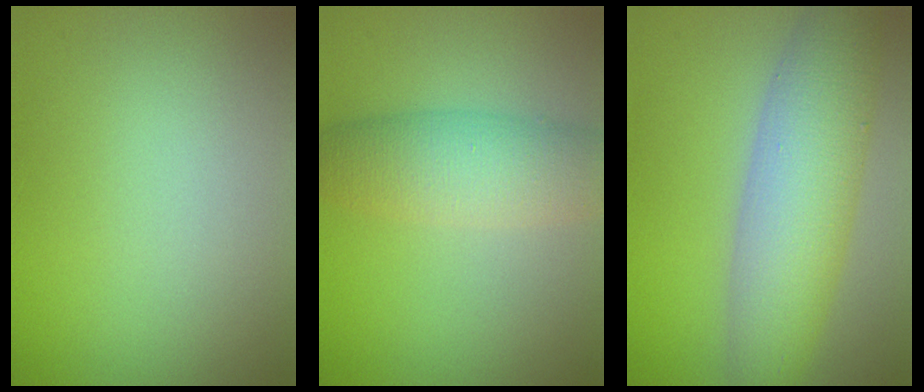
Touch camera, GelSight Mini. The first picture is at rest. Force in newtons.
{"total": 5.2, "press": 5.2, "slide": 0.1}
{"total": 7.0, "press": 7.0, "slide": 0.2}